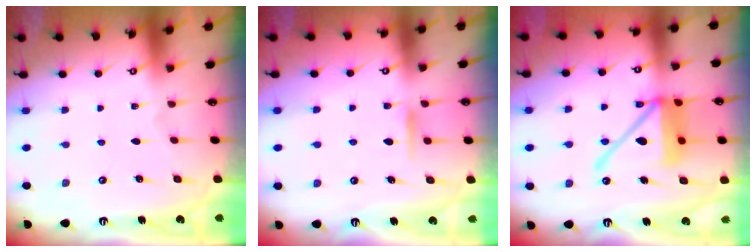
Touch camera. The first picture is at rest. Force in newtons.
{"total": 7.1, "press": 7.0, "slide": 0.7}
{"total": 16.2, "press": 16.1, "slide": 1.9}